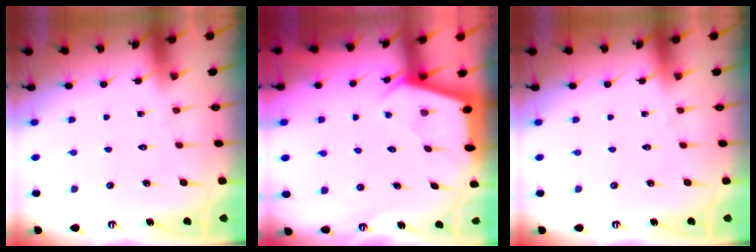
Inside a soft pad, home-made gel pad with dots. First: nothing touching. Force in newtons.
{"total": 2.9, "press": 2.9, "slide": 0.3}
{"total": 0.0}